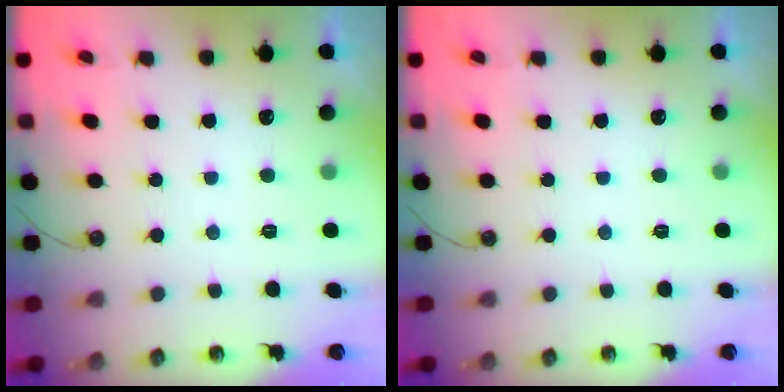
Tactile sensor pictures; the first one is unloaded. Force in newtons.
{"total": 0.0}